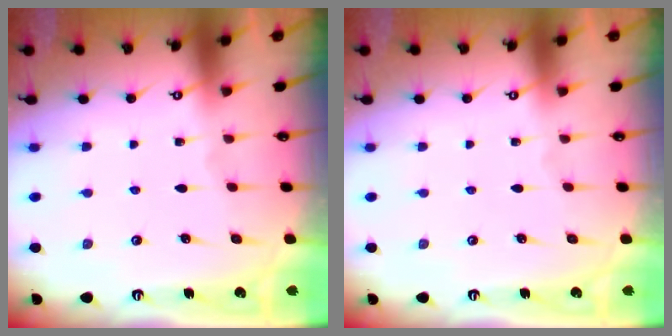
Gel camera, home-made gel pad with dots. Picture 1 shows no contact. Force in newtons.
{"total": 0.0}